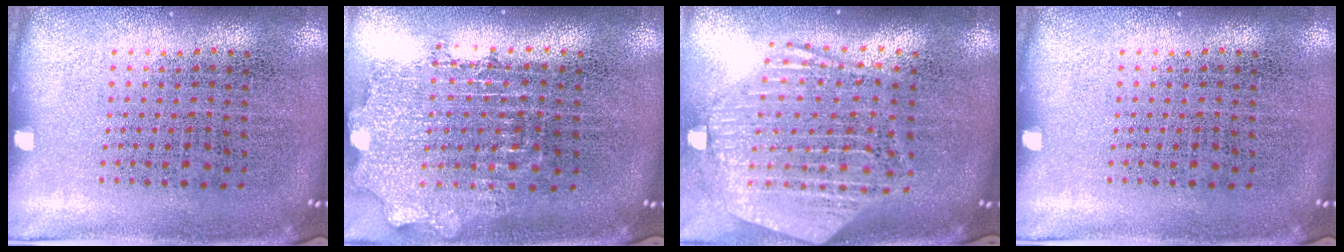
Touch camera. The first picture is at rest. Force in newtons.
{"total": 1.8, "press": 1.4, "slide": 1.1}
{"total": 2.7, "press": 2.2, "slide": 1.5}
{"total": 0.0}